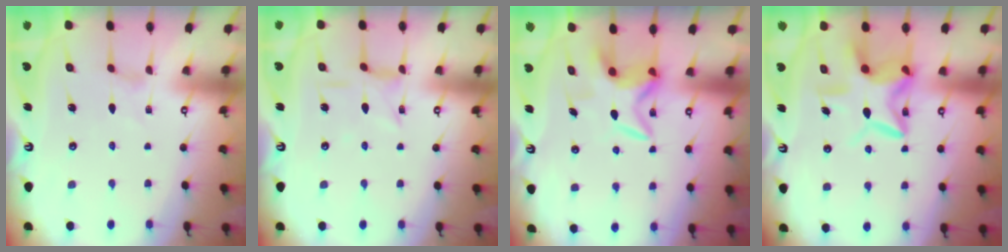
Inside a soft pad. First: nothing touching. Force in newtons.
{"total": 2.9, "press": 2.8, "slide": 0.5}
{"total": 7.0, "press": 7.0, "slide": 0.6}
{"total": 13.4, "press": 13.4, "slide": 1.1}